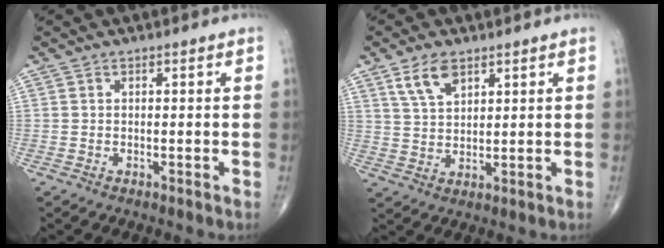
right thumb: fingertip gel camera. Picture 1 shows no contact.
{"total": 6.1, "force": [3.6, 3.1, 3.9], "torque": [-0.065, -0.017, 0.073]}